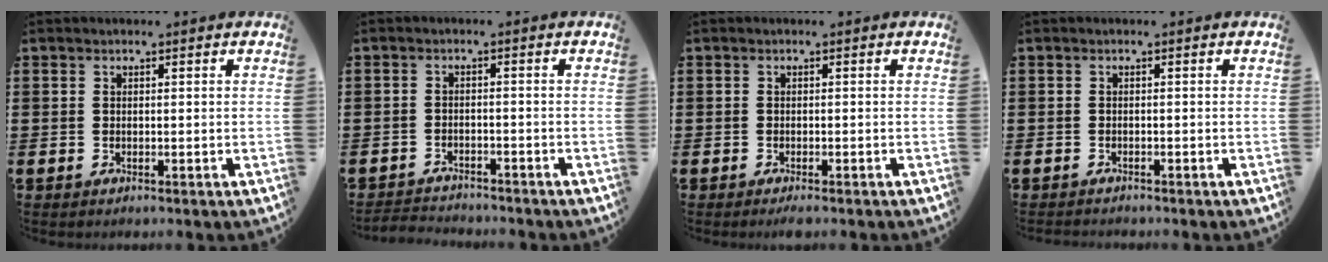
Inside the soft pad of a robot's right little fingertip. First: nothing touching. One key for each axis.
{"total": 1.9, "fx": -1.9, "fy": 0.1, "fz": -0.3, "tx": -0.001, "ty": 0.003, "tz": -0.042}
{"total": 0.7, "fx": -0.5, "fy": 0.0, "fz": 0.5, "tx": -0.008, "ty": -0.003, "tz": -0.009}
{"total": 0.5, "fx": -0.5, "fy": 0.1, "fz": 0.0, "tx": -0.001, "ty": -0.002, "tz": -0.011}